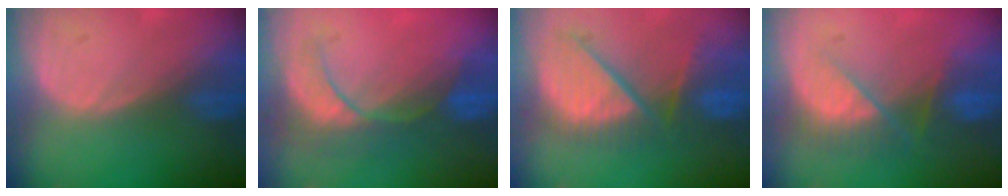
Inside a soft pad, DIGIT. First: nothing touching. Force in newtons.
{"total": 8.7, "press": 7.7, "slide": 4.0}
{"total": 10.6, "press": 9.9, "slide": 4.0}
{"total": 7.9, "press": 7.2, "slide": 3.1}